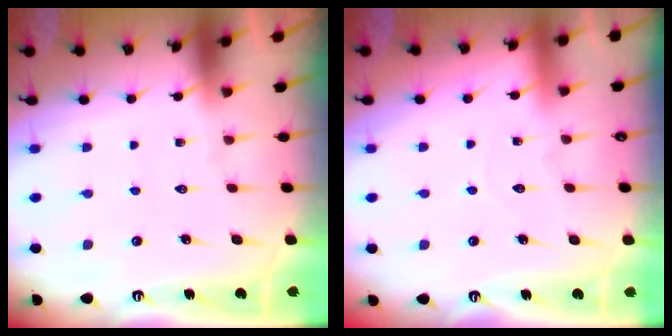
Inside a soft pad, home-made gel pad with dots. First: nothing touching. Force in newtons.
{"total": 3.3, "press": 3.3, "slide": 0.3}